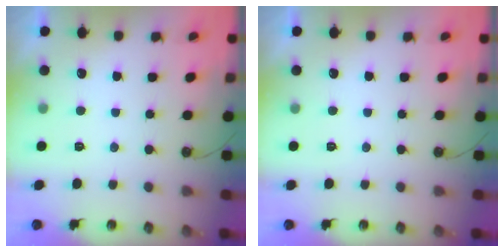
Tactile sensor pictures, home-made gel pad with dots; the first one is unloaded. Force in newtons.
{"total": 0.0}